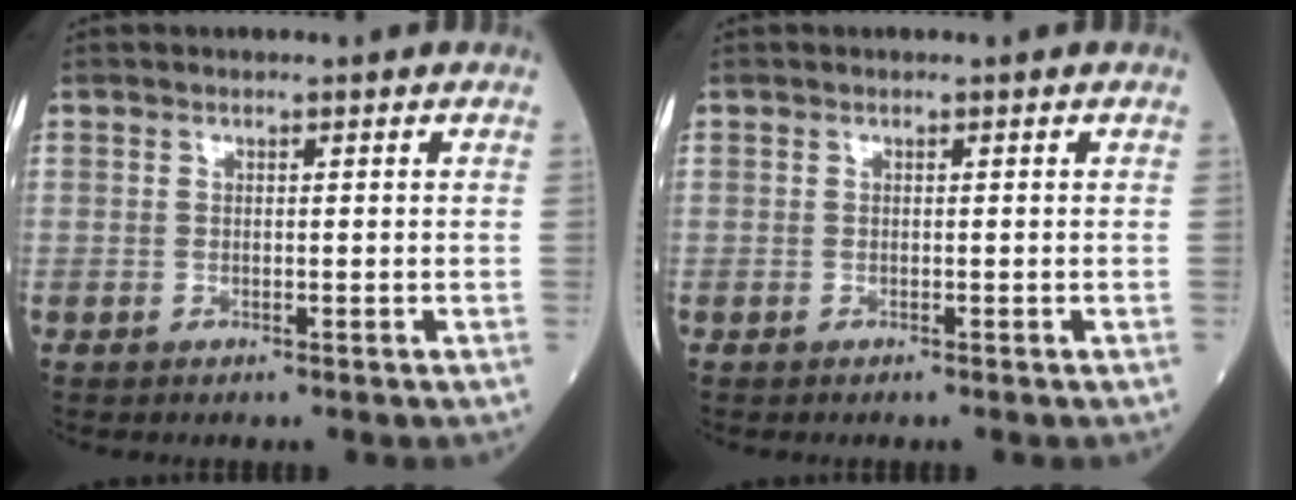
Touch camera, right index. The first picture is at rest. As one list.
[{"total": 0.0}]